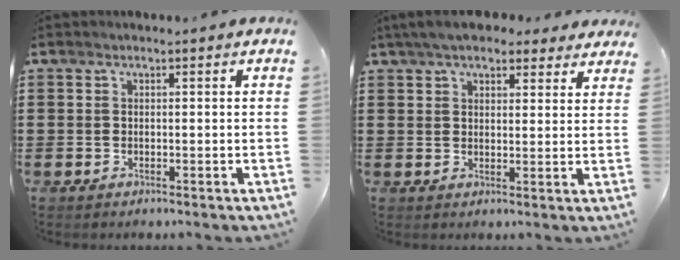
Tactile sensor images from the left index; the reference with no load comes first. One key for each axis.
{"total": 5.4, "fx": 4.6, "fy": 1.6, "fz": 2.2, "tx": -0.058, "ty": -0.001, "tz": 0.086}